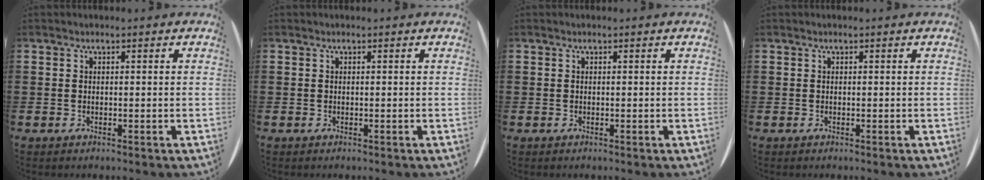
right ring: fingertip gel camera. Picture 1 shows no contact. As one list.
[{"total": 0.0}, {"total": 0.0}, {"total": 0.0}]